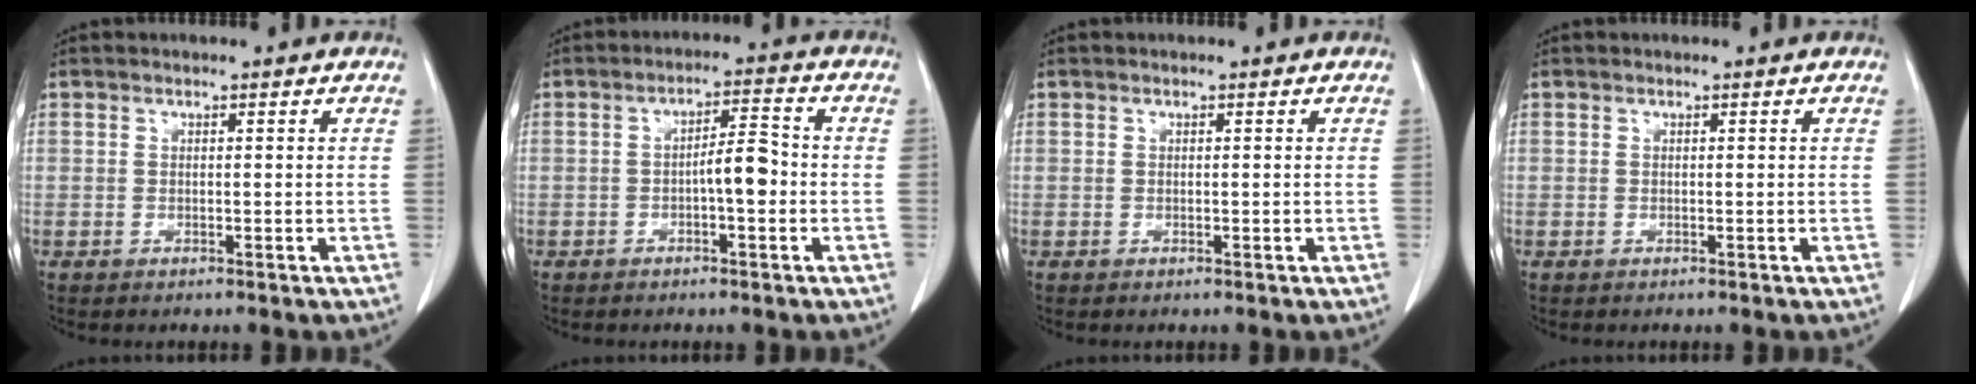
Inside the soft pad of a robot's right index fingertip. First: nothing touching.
{"total": 4.7, "force": [-0.9, 1.1, 4.5], "torque": [-0.070, 0.017, -0.012]}
{"total": 0.0}
{"total": 0.0}